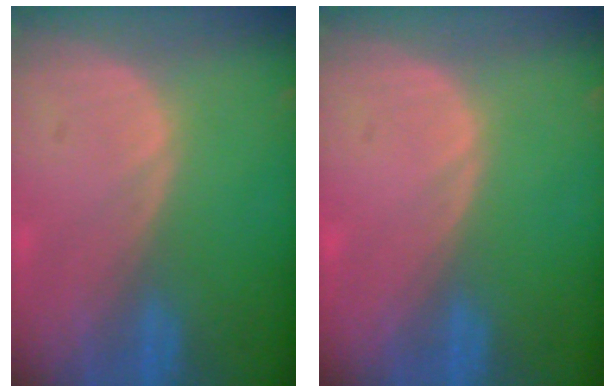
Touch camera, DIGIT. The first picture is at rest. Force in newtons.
{"total": 0.0}